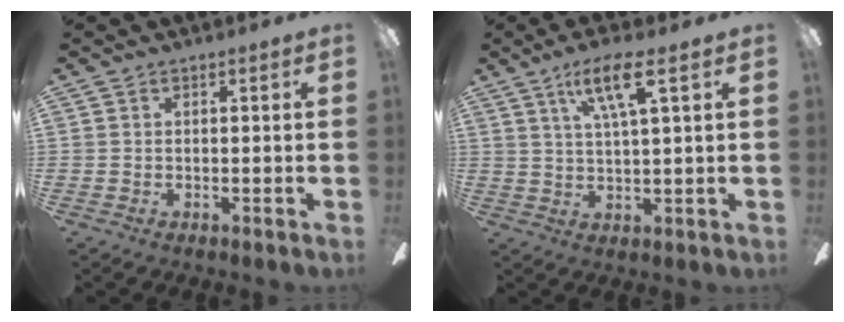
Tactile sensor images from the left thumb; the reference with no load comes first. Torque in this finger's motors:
{"motor_torque": [0.98, 0.90, 0.79, -0.89, 0.06]}